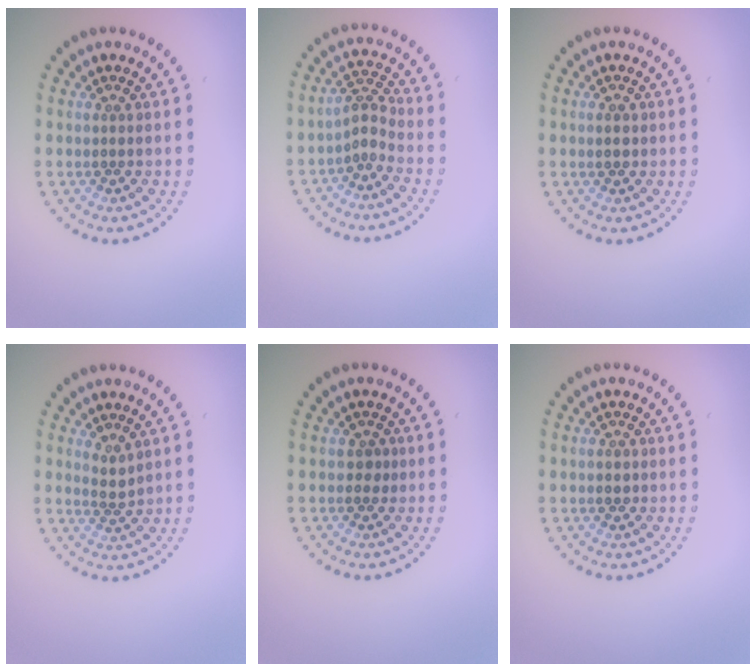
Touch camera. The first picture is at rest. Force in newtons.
{"total": 2.0, "press": 1.3, "slide": 1.6}
{"total": 1.2, "press": 1.1, "slide": 0.3}
{"total": 1.5, "press": 1.1, "slide": 1.1}
{"total": 0.9, "press": 0.7, "slide": 0.5}
{"total": 0.9, "press": 0.9, "slide": 0.3}